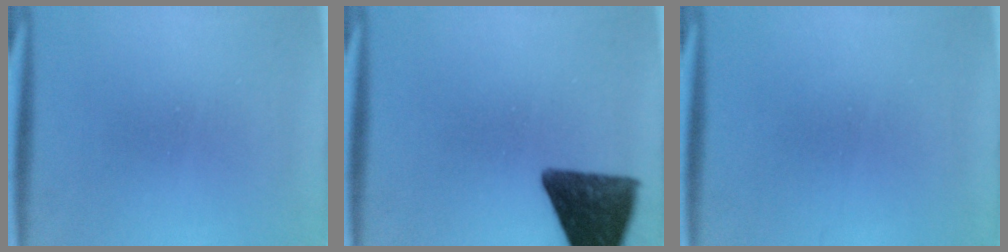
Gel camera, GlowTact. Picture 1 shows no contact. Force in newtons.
{"total": 12.4}
{"total": 1.1}